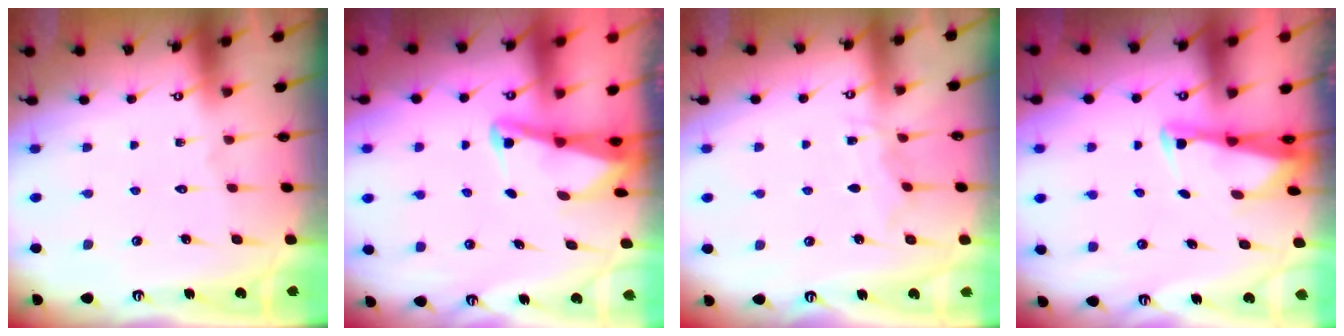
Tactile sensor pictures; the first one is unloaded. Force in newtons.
{"total": 2.7, "press": 2.6, "slide": 0.7}
{"total": 4.7, "press": 4.7, "slide": 0.7}
{"total": 2.6, "press": 2.5, "slide": 0.6}